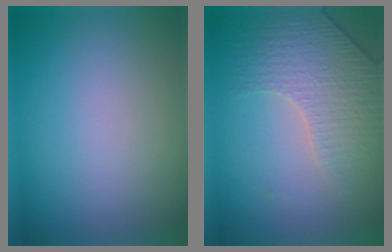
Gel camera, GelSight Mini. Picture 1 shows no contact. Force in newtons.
{"total": 4.1, "press": 3.1, "slide": 2.7}